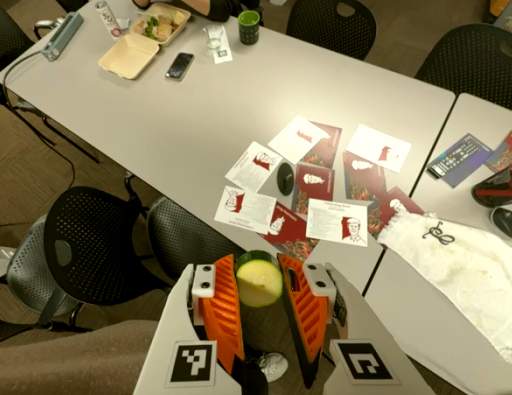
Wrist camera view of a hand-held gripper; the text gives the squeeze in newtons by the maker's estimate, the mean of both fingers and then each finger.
{"total": 10.7, "left": 10.6, "right": 10.9}